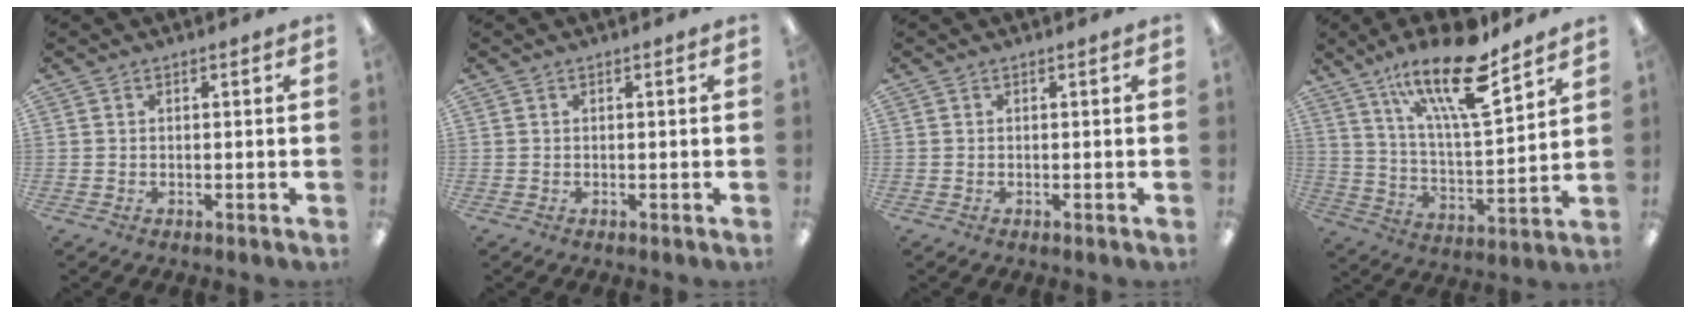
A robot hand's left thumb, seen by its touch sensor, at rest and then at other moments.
{"total": 0.0}
{"total": 0.0}
{"total": 20.6, "force": [14.0, 6.0, 13.8], "torque": [-0.235, -0.081, 0.232]}